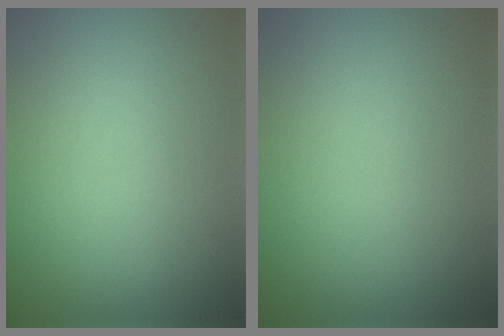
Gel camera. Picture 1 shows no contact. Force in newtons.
{"total": 0.0}